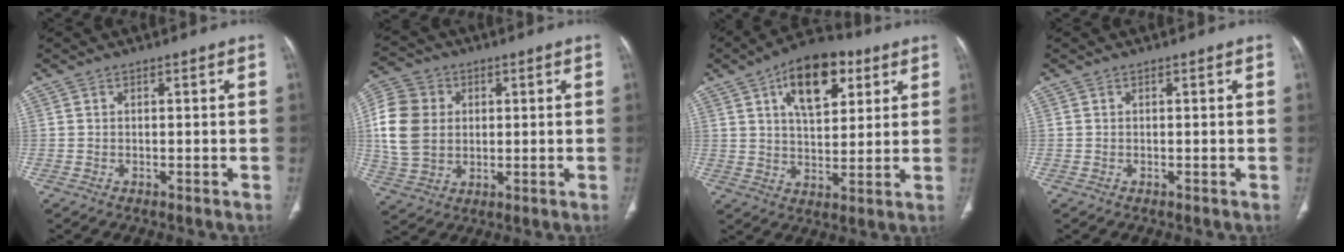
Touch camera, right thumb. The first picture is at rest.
{"total": 12.6, "force": [1.5, 10.2, 7.3], "torque": [-0.138, 0.004, 0.030]}
{"total": 14.5, "force": [6.4, 7.7, 10.4], "torque": [-0.128, -0.011, 0.100]}
{"total": 0.0}